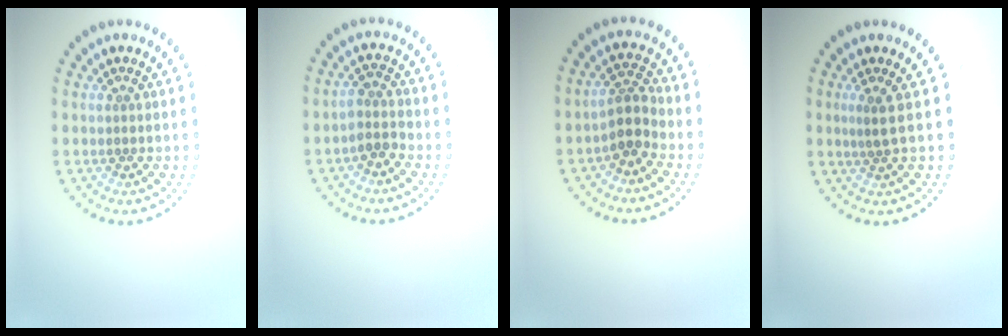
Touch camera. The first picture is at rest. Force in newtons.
{"total": 1.9, "press": 1.5, "slide": 1.2}
{"total": 2.5, "press": 2.0, "slide": 1.6}
{"total": 1.5, "press": 1.0, "slide": 1.2}